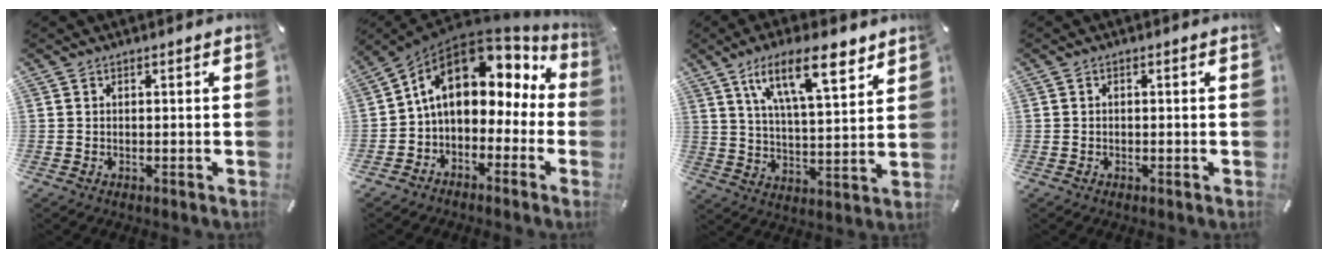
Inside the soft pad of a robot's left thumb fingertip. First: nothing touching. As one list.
[{"total": 12.9, "force": [3.9, 9.0, 8.4], "torque": [-0.140, -0.014, 0.069]}, {"total": 15.7, "force": [9.3, 5.8, 11.2], "torque": [-0.189, -0.027, 0.157]}, {"total": 0.0}]